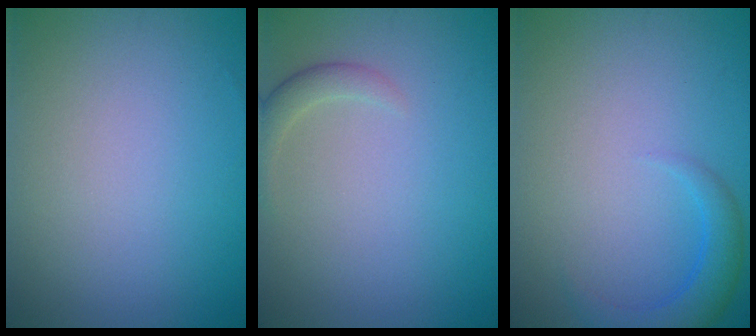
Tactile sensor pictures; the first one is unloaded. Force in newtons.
{"total": 1.5, "press": 1.5, "slide": 0.1}
{"total": 2.8, "press": 2.8, "slide": 0.2}